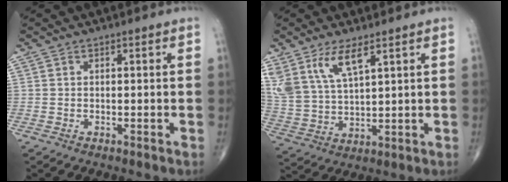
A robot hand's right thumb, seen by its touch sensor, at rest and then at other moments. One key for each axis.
{"total": 10.1, "fx": 6.0, "fy": 3.9, "fz": 7.2, "tx": -0.151, "ty": -0.021, "tz": 0.133}